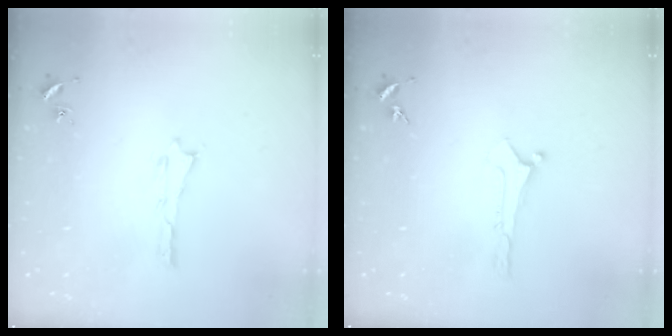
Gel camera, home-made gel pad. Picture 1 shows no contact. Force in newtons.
{"total": 0.0}